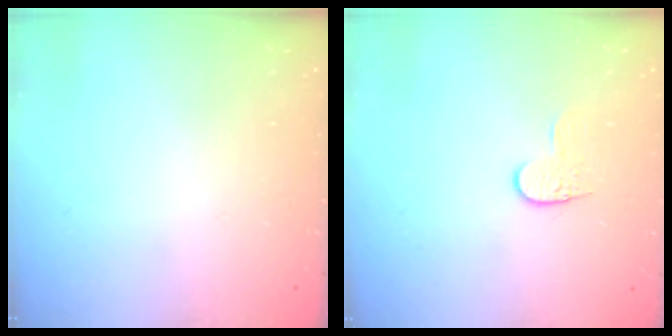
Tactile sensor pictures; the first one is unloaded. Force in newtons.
{"total": 5.3, "press": 5.2, "slide": 0.5}